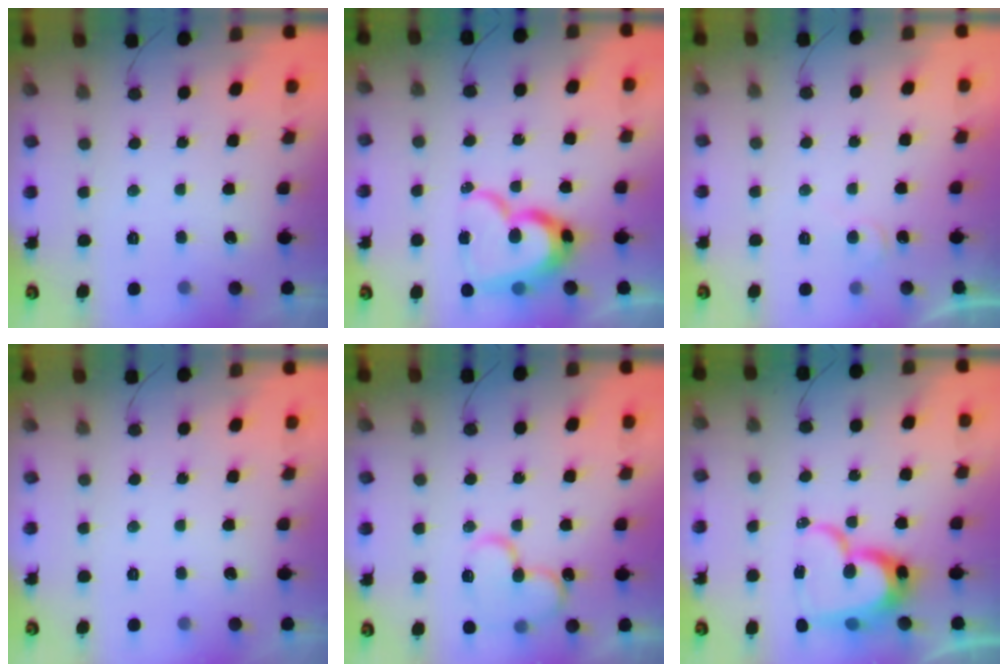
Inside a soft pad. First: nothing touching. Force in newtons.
{"total": 15.5, "press": 15.4, "slide": 1.5}
{"total": 4.2, "press": 4.1, "slide": 0.4}
{"total": 0.0}
{"total": 14.0, "press": 13.8, "slide": 2.1}
{"total": 17.2, "press": 17.2, "slide": 1.8}